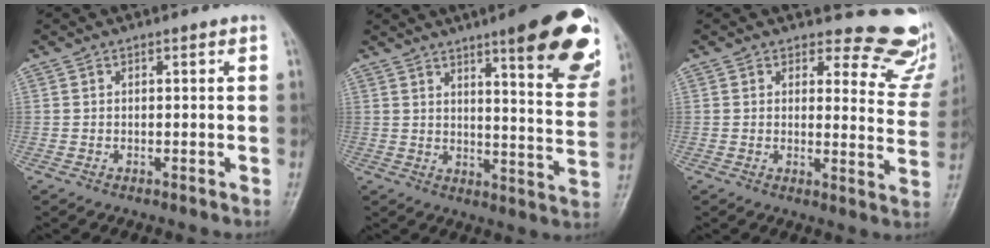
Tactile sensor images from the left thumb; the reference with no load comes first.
{"total": 19.9, "force": [11.4, 4.0, 15.8], "torque": [-0.170, -0.056, 0.145]}
{"total": 12.3, "force": [11.5, 4.2, 1.2], "torque": [0.037, -0.119, 0.099]}